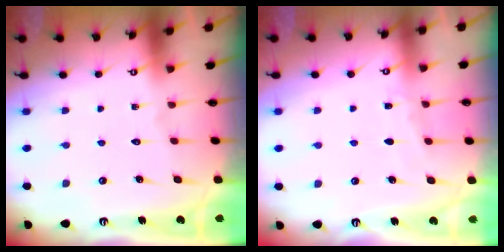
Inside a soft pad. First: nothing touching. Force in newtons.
{"total": 3.9, "press": 3.8, "slide": 0.5}